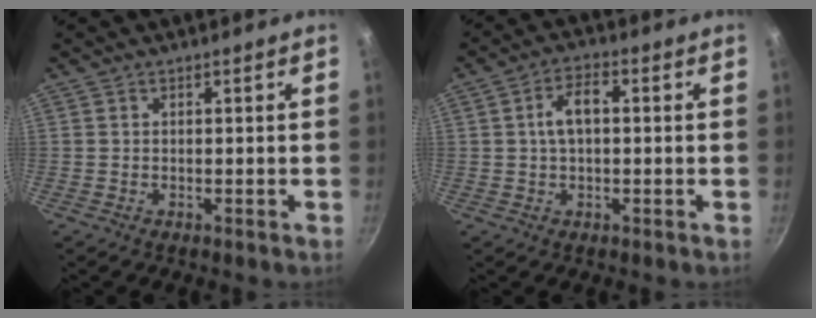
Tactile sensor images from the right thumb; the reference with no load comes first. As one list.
[{"total": 5.8, "force": [0.5, 3.1, 4.8], "torque": [-0.081, 0.019, 0.005]}]